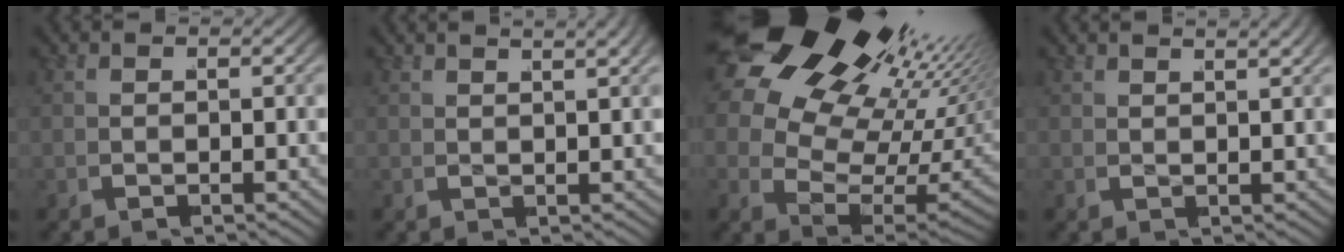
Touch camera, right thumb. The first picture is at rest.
{"total": 2.5, "force": [2.1, 0.2, 1.4], "torque": [-0.006, 0.009, 0.031]}
{"total": 18.9, "force": [6.1, 11.5, 13.7], "torque": [-0.224, -0.002, 0.091]}
{"total": 2.0, "force": [1.8, -0.1, 0.8], "torque": [0.001, 0.006, 0.029]}